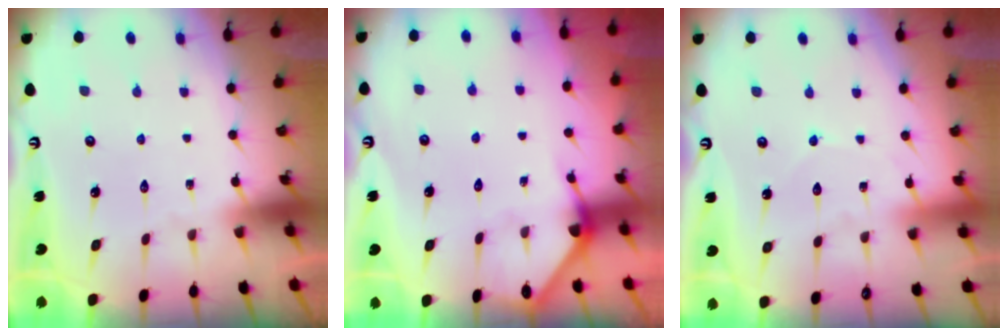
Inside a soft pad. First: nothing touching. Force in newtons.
{"total": 2.7, "press": 2.7, "slide": 0.1}
{"total": 5.3, "press": 5.3, "slide": 0.1}